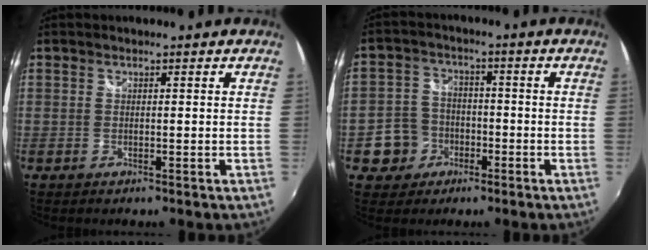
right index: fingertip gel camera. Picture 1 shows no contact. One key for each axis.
{"total": 7.2, "fx": -2.8, "fy": 6.4, "fz": 1.5, "tx": -0.050, "ty": 0.023, "tz": -0.042}